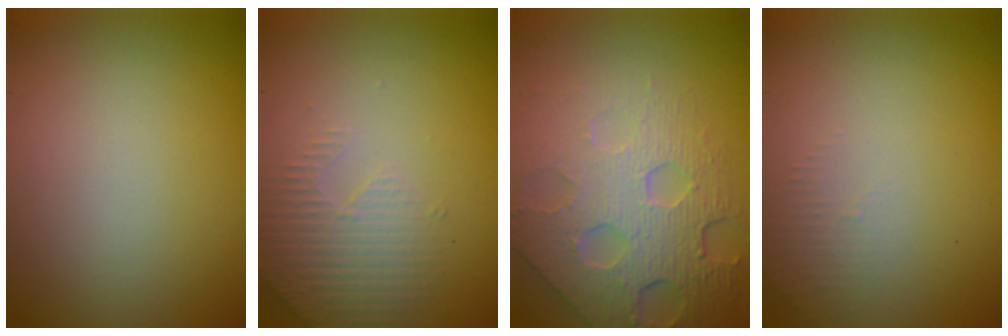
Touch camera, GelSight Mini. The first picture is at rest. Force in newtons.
{"total": 3.1, "press": 3.1, "slide": 0.7}
{"total": 7.9, "press": 5.6, "slide": 5.6}
{"total": 1.3, "press": 1.2, "slide": 0.3}